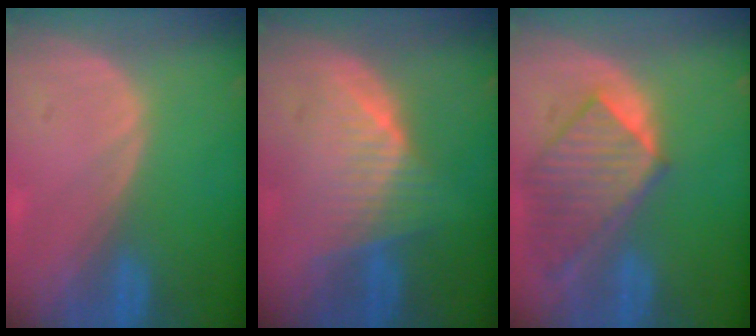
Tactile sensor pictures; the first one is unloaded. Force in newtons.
{"total": 7.0, "press": 6.5, "slide": 2.8}
{"total": 8.8, "press": 7.9, "slide": 4.0}